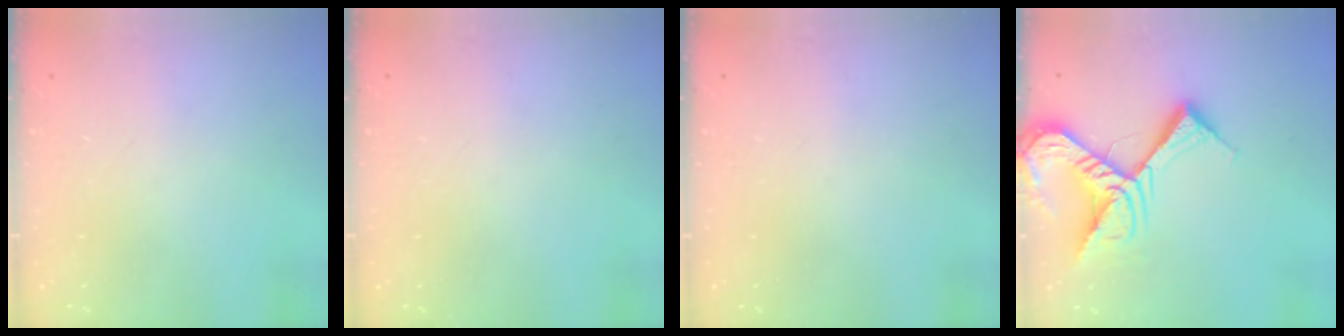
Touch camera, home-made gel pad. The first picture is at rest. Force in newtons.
{"total": 0.0}
{"total": 0.0}
{"total": 14.9, "press": 14.7, "slide": 1.9}